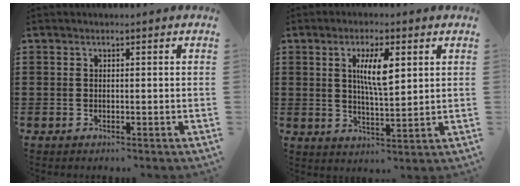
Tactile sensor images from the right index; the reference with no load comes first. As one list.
[{"total": 6.4, "force": [2.0, 1.8, 5.8], "torque": [-0.118, 0.007, 0.033]}]